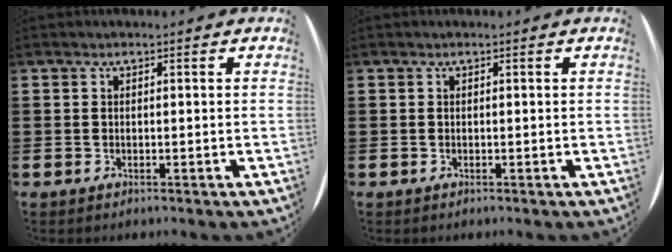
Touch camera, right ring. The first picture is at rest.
{"total": 0.0}